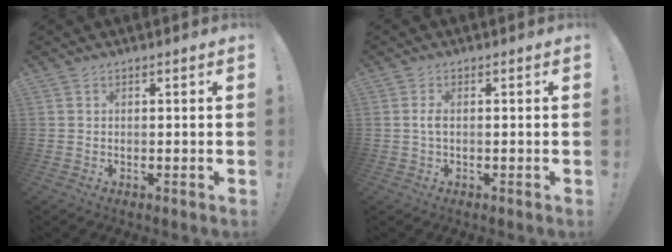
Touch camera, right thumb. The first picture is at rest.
{"total": 2.1, "force": [-0.2, 0.5, 2.1], "torque": [-0.047, 0.001, -0.006]}